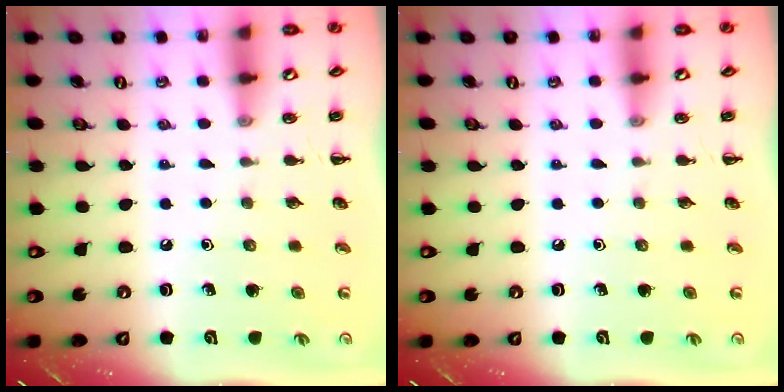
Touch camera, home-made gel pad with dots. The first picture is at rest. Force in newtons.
{"total": 0.0}